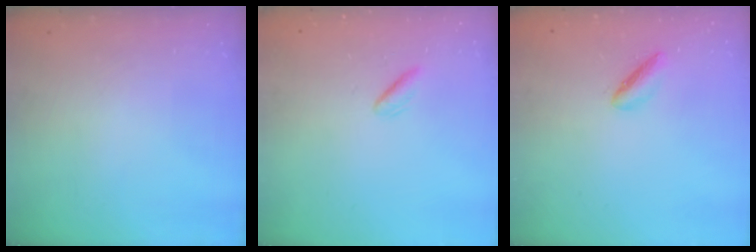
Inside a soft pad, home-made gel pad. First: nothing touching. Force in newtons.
{"total": 1.4, "press": 1.1, "slide": 0.9}
{"total": 2.3, "press": 2.2, "slide": 0.4}